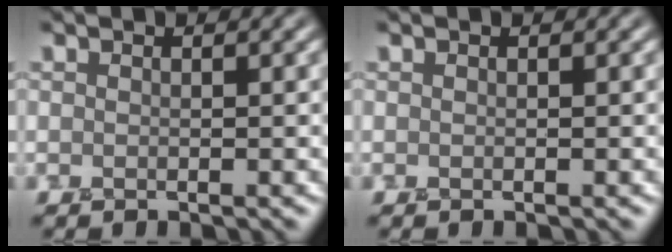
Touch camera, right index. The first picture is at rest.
{"total": 0.0}